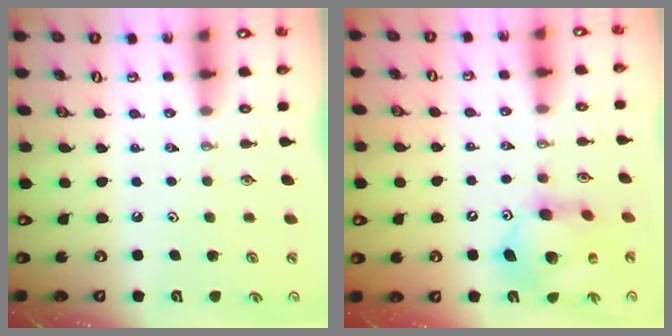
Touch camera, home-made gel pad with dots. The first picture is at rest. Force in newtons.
{"total": 12.9, "press": 12.9, "slide": 1.1}